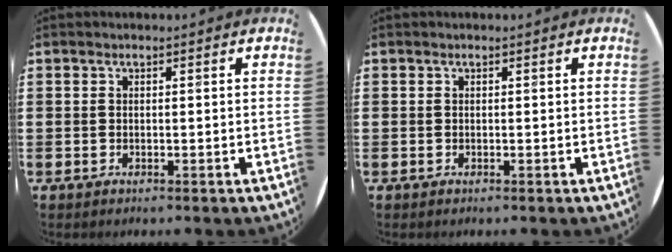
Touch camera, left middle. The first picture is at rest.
{"total": 0.0}